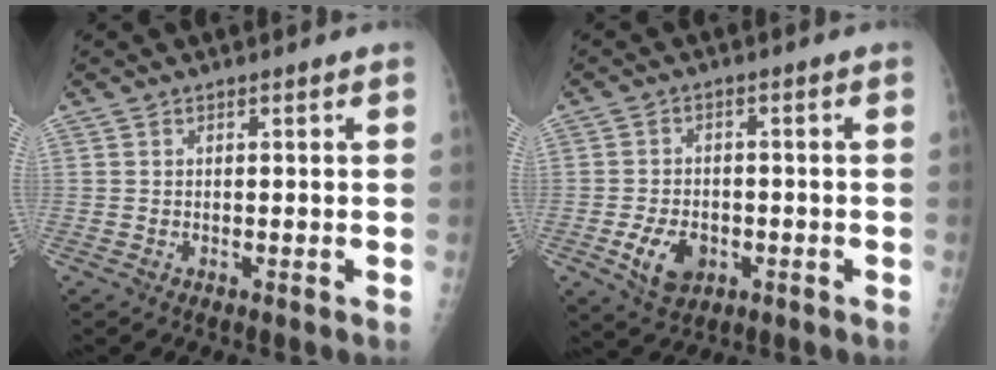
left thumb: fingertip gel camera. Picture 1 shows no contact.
{"total": 6.9, "force": [-2.3, 4.8, 4.4], "torque": [-0.067, 0.003, -0.034]}